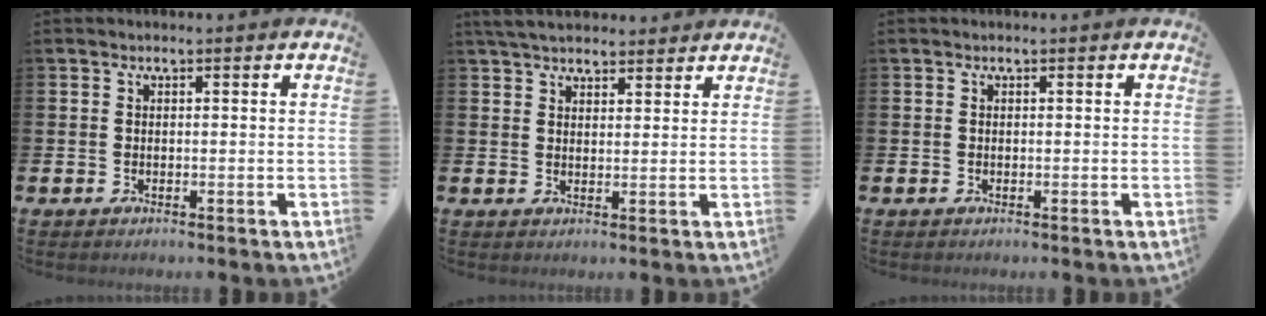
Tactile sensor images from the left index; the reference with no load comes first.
{"total": 4.3, "force": [4.0, 1.2, 0.9], "torque": [-0.021, -0.013, 0.074]}
{"total": 0.0}